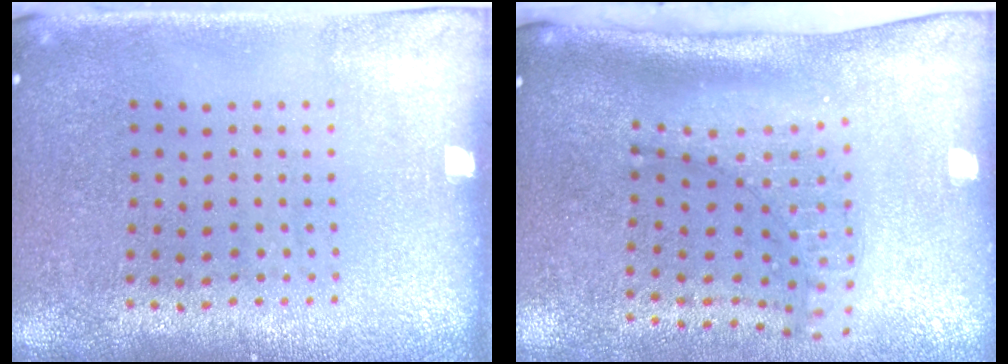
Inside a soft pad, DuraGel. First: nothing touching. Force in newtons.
{"total": 2.1, "press": 1.5, "slide": 1.5}